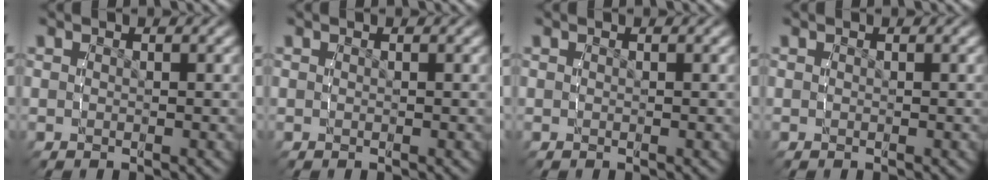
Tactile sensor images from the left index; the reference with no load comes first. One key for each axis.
{"total": 0.0}
{"total": 0.0}
{"total": 0.0}